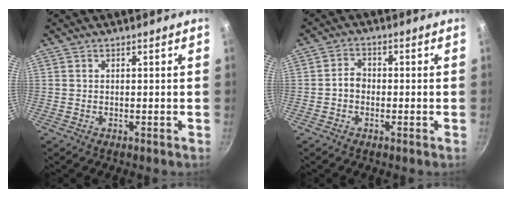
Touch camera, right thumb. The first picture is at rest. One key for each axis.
{"total": 2.8, "fx": -0.7, "fy": 2.2, "fz": 1.6, "tx": -0.015, "ty": 0.015, "tz": -0.016}